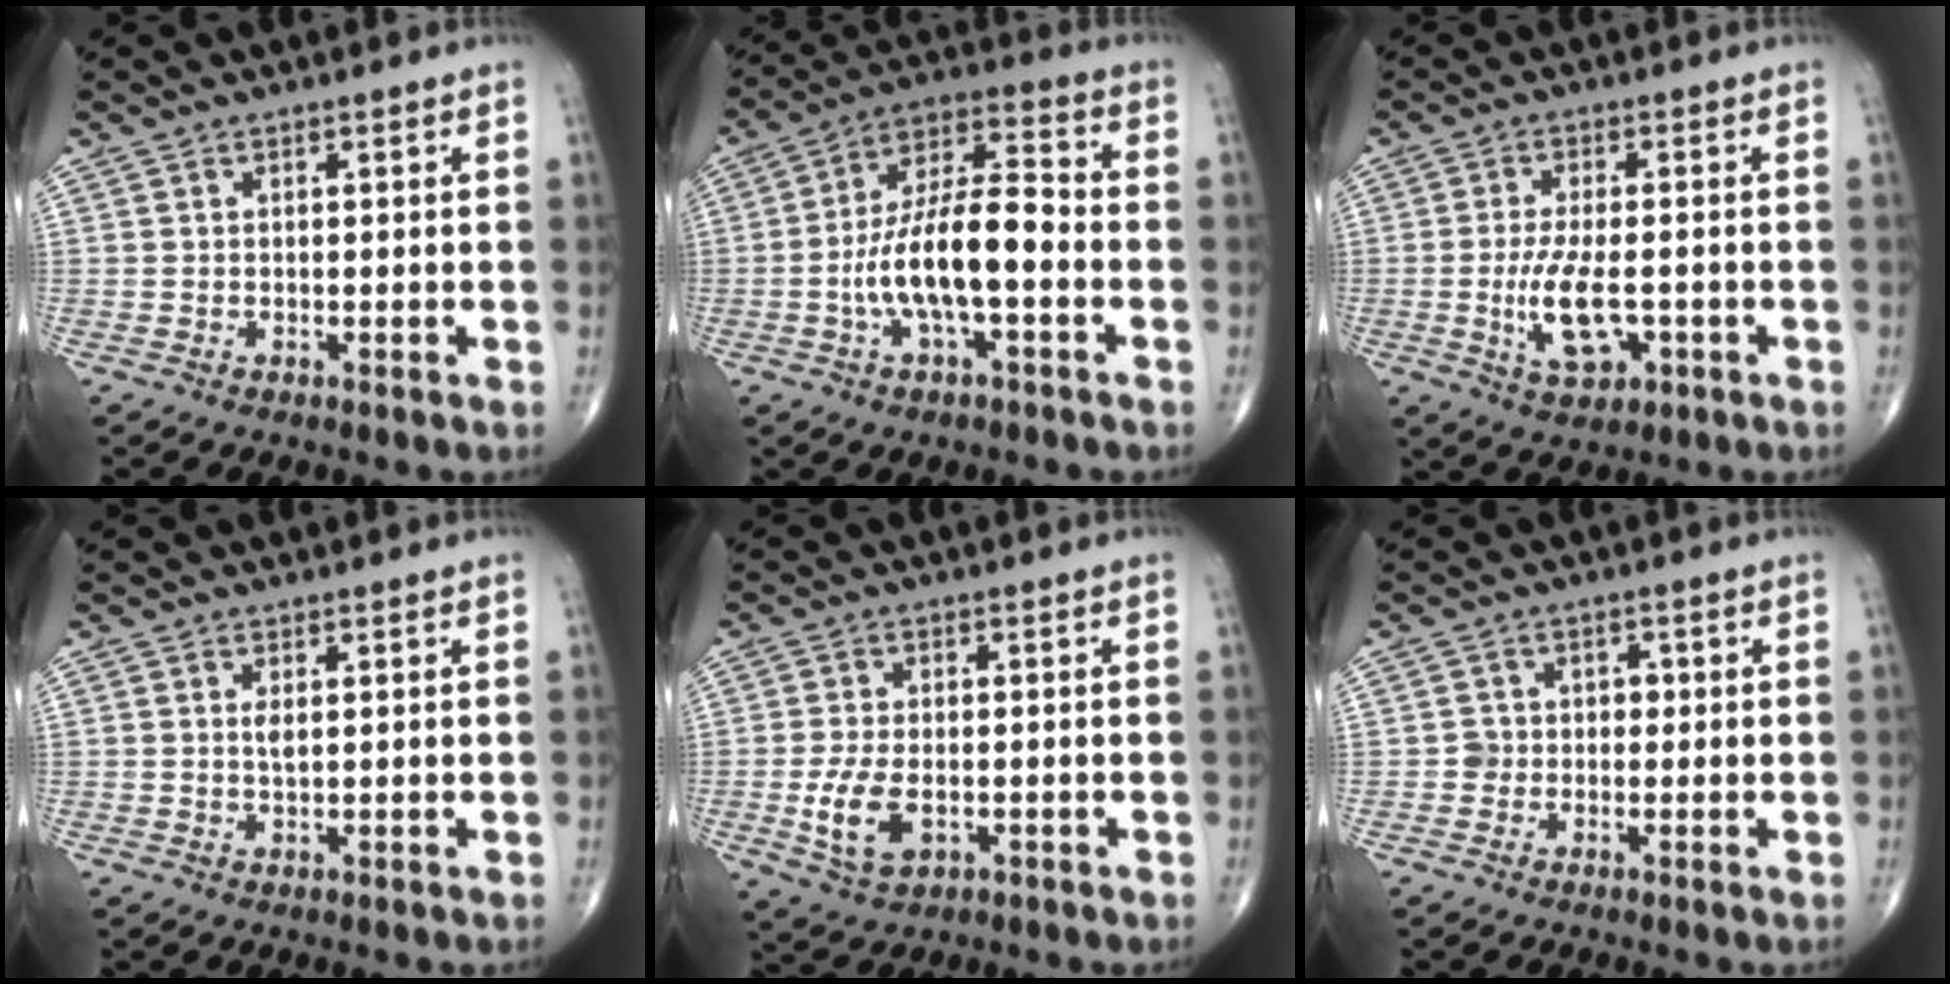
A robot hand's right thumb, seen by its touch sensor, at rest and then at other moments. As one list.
[{"total": 14.8, "force": [-3.4, 5.3, 13.4], "torque": [-0.246, 0.043, -0.064]}, {"total": 8.2, "force": [-1.9, 3.6, 7.1], "torque": [-0.135, -0.002, -0.028]}, {"total": 1.4, "force": [0.4, 0.4, 1.3], "torque": [-0.024, -0.004, 0.009]}, {"total": 7.3, "force": [-1.7, 4.1, 5.8], "torque": [-0.114, -0.003, -0.024]}, {"total": 2.7, "force": [-0.3, 2.5, 0.7], "torque": [0.011, 0.010, -0.010]}]